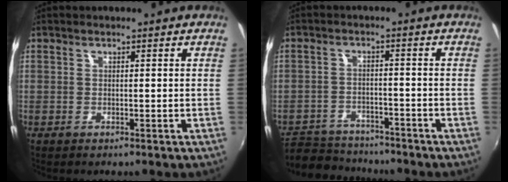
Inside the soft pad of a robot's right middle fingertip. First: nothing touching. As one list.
[{"total": 11.1, "force": [-9.8, 4.5, 2.8], "torque": [-0.079, 0.003, -0.152]}]